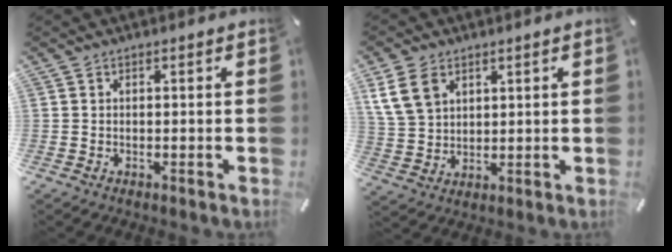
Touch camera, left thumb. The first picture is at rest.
{"total": 8.1, "force": [3.9, 6.1, 3.6], "torque": [-0.101, 0.004, 0.077]}